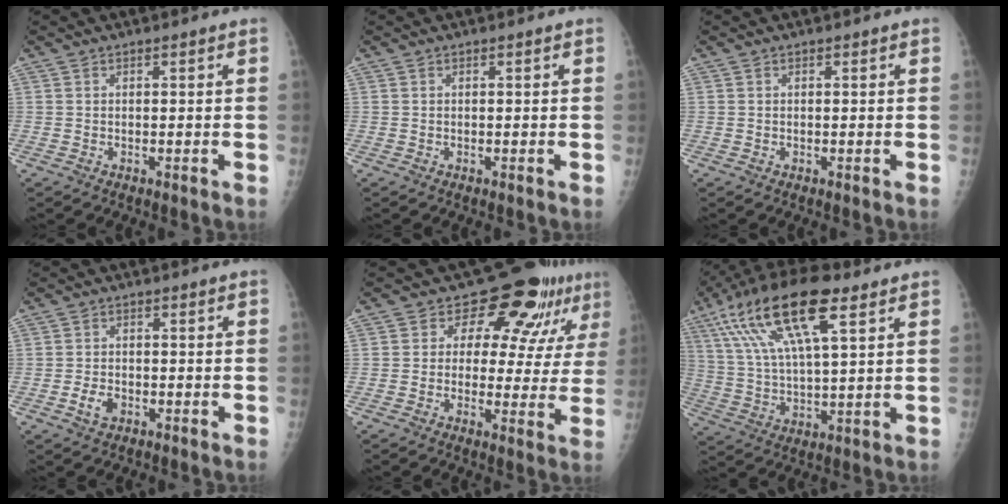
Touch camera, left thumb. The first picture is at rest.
{"total": 0.0}
{"total": 0.0}
{"total": 3.0, "force": [-1.2, 2.0, 1.8], "torque": [-0.030, 0.004, -0.021]}
{"total": 12.6, "force": [7.2, 6.9, 7.7], "torque": [-0.059, -0.027, 0.081]}
{"total": 19.0, "force": [9.3, 6.2, 15.4], "torque": [-0.290, -0.004, 0.167]}